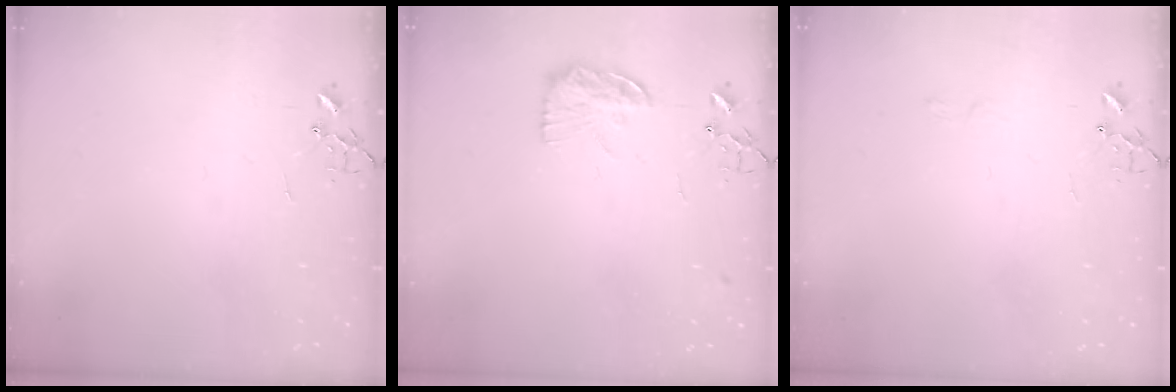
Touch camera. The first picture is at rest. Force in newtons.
{"total": 12.3, "press": 12.3, "slide": 0.5}
{"total": 3.9, "press": 3.9, "slide": 0.5}